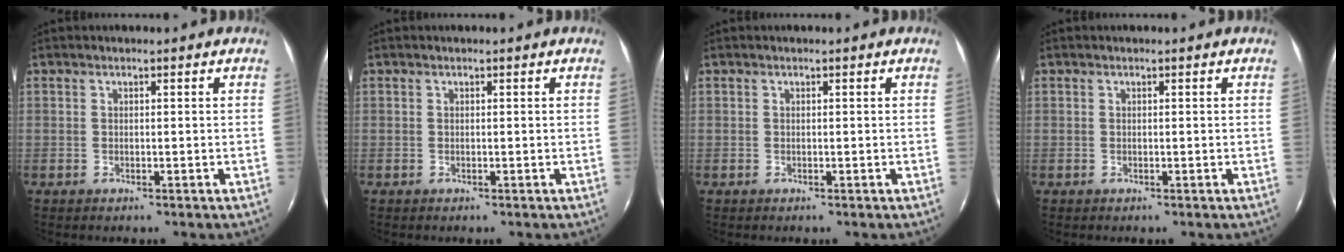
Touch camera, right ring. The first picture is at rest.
{"total": 0.0}
{"total": 0.0}
{"total": 0.0}